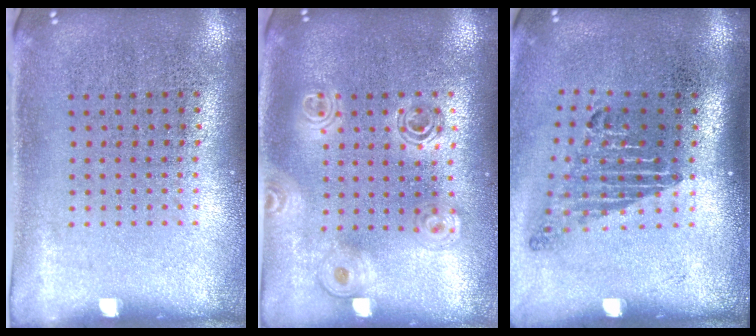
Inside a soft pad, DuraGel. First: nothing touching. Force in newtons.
{"total": 1.6, "press": 1.4, "slide": 0.7}
{"total": 1.8, "press": 1.2, "slide": 1.3}